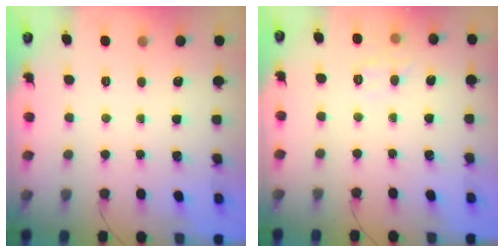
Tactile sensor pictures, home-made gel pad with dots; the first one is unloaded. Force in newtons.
{"total": 6.4, "press": 6.3, "slide": 1.0}